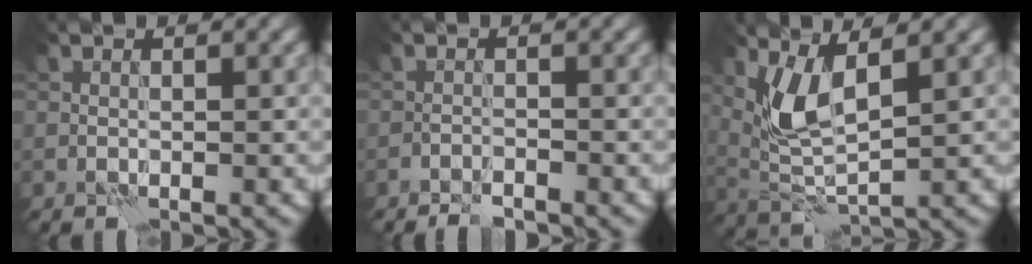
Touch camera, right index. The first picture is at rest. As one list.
[{"total": 1.3, "force": [-1.2, 0.1, 0.4], "torque": [-0.001, 0.002, -0.026]}, {"total": 4.6, "force": [1.8, 1.5, 3.9], "torque": [-0.091, -0.006, 0.041]}]